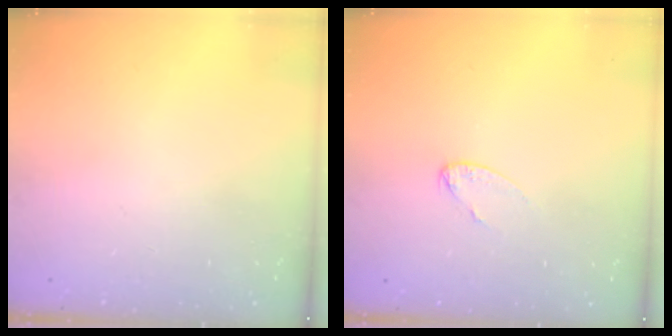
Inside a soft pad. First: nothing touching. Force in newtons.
{"total": 3.3, "press": 3.3, "slide": 0.2}